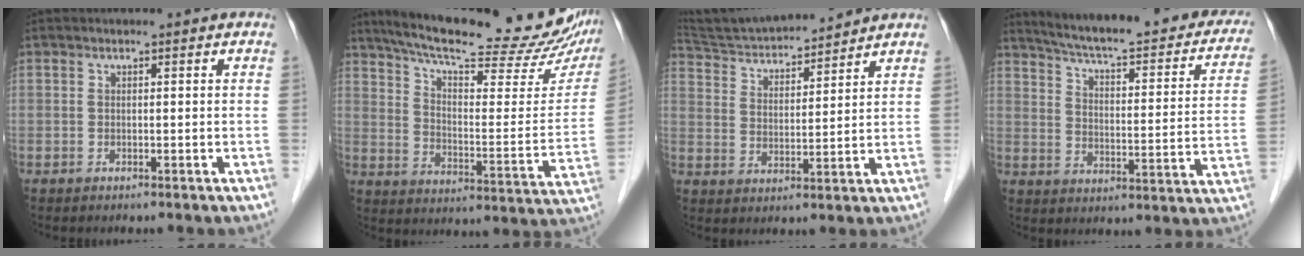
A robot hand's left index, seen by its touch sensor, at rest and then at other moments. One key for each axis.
{"total": 27.5, "fx": 23.3, "fy": 4.4, "fz": 13.8, "tx": -0.214, "ty": -0.031, "tz": 0.309}
{"total": 13.2, "fx": 12.5, "fy": 1.1, "fz": 4.2, "tx": -0.081, "ty": 0.013, "tz": 0.213}
{"total": 26.5, "fx": 22.3, "fy": 5.2, "fz": 13.4, "tx": -0.190, "ty": -0.027, "tz": 0.273}